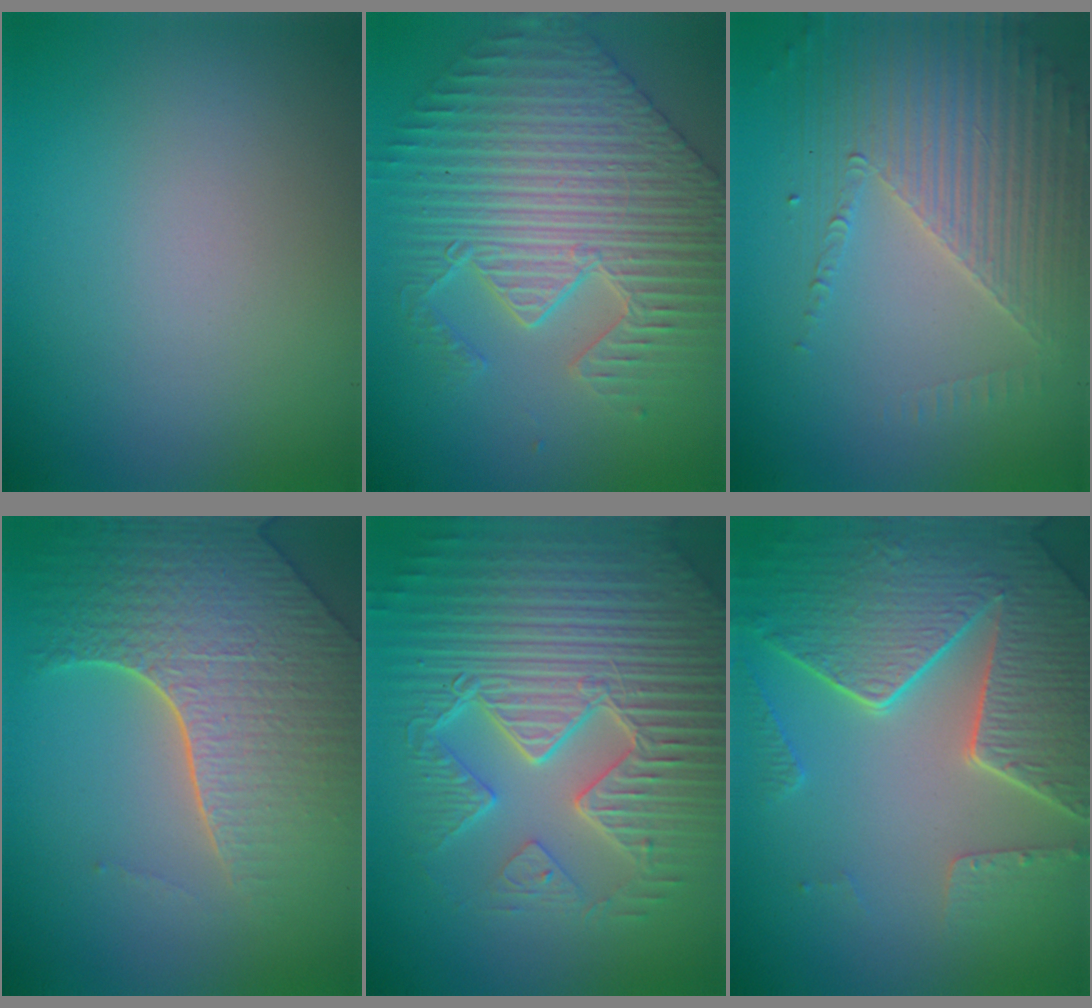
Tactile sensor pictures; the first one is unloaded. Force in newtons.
{"total": 6.7, "press": 5.7, "slide": 3.6}
{"total": 4.5, "press": 3.9, "slide": 2.1}
{"total": 8.0, "press": 5.6, "slide": 5.6}
{"total": 9.8, "press": 6.9, "slide": 7.0}
{"total": 8.4, "press": 6.1, "slide": 5.7}